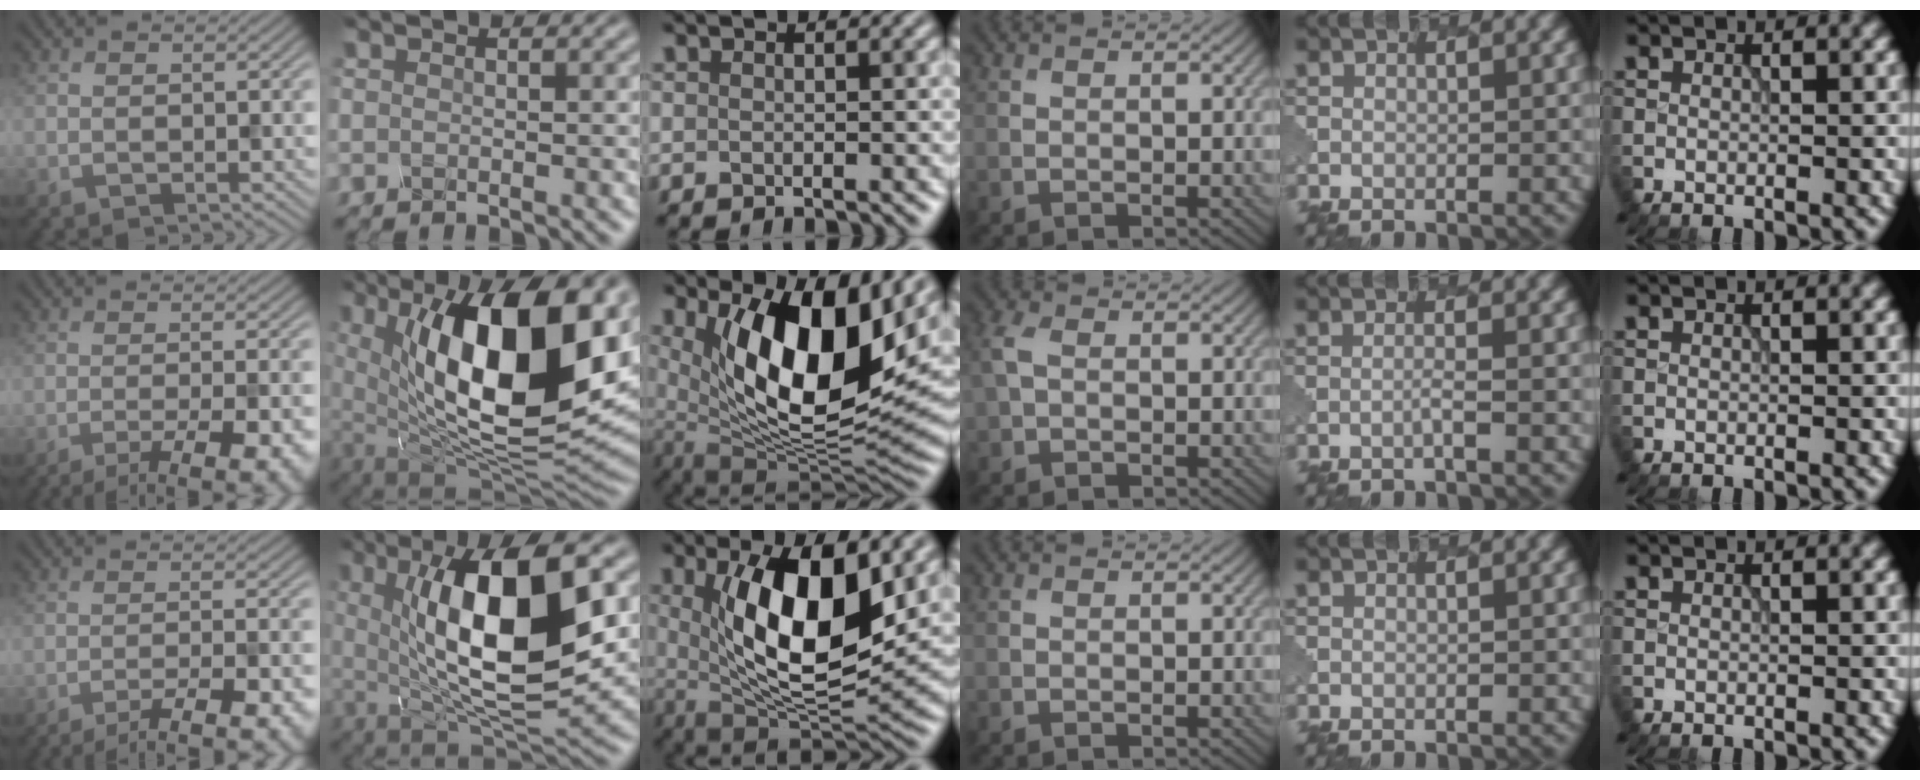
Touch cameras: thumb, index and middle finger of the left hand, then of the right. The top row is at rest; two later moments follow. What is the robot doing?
{"motion": "unscrew", "object": "spray bottle"}